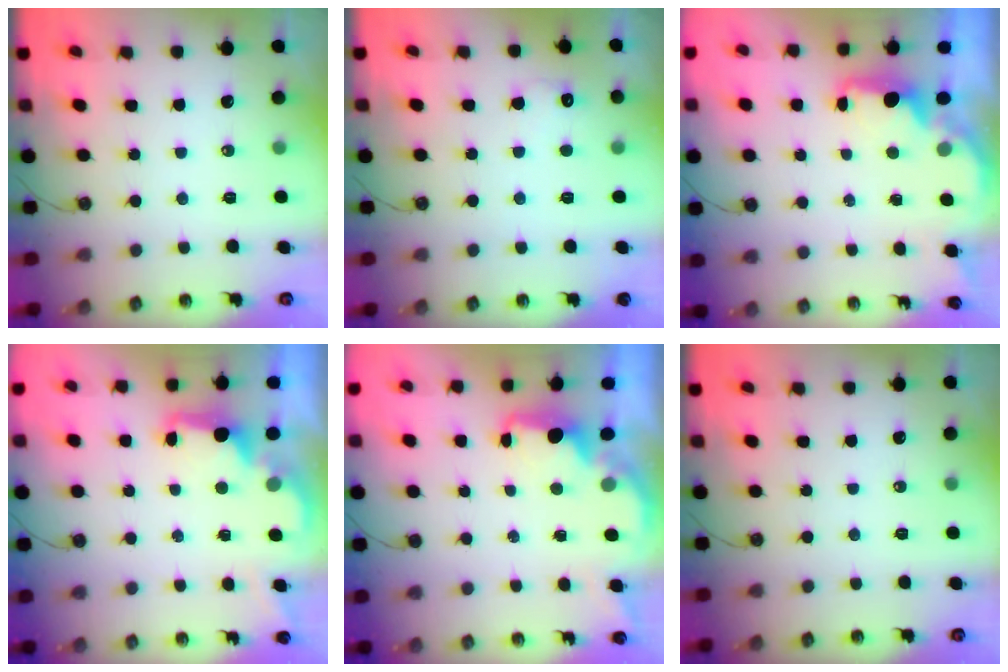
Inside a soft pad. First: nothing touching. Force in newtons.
{"total": 5.7, "press": 5.6, "slide": 1.2}
{"total": 2.1, "press": 2.0, "slide": 0.6}
{"total": 2.6, "press": 2.5, "slide": 0.6}
{"total": 2.0, "press": 1.8, "slide": 0.8}
{"total": 0.0}